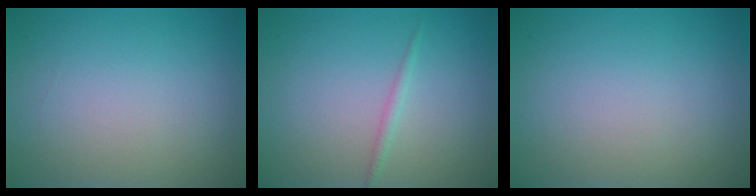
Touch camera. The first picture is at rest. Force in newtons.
{"total": 0.9, "press": 0.9, "slide": 0.1}
{"total": 0.0}